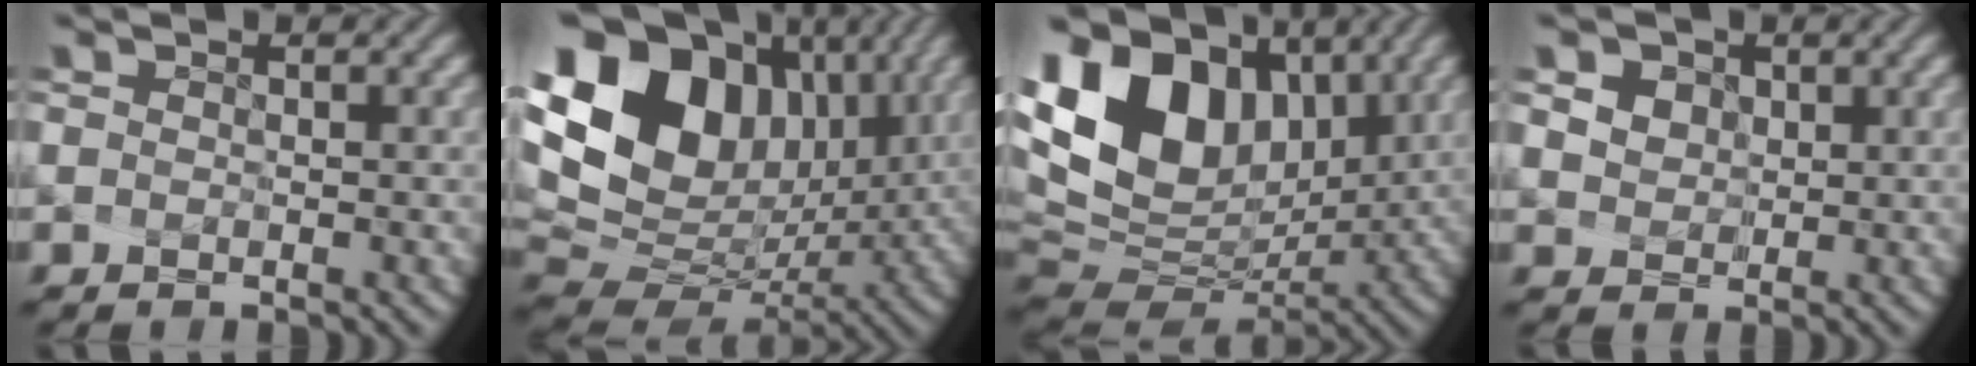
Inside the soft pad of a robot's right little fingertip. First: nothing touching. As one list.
[{"total": 17.7, "force": [6.7, 12.9, 10.2], "torque": [-0.195, 0.028, 0.124]}, {"total": 14.9, "force": [6.6, 9.7, 9.2], "torque": [-0.184, 0.031, 0.117]}, {"total": 5.4, "force": [2.8, 4.1, 2.2], "torque": [-0.040, 0.031, 0.028]}]